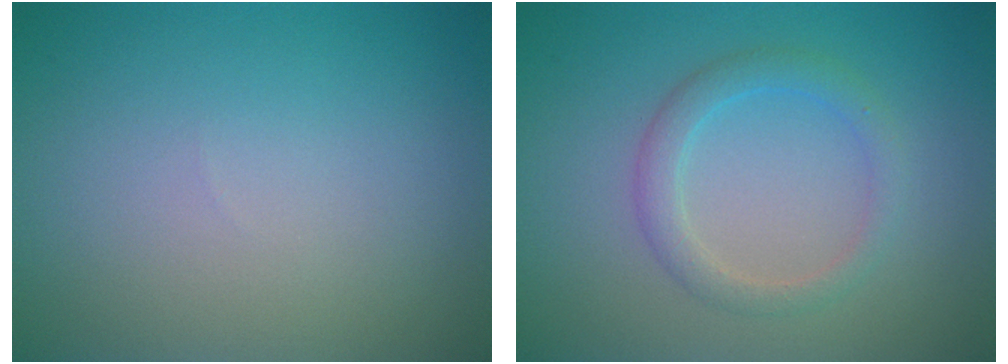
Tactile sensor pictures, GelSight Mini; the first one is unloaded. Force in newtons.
{"total": 2.3, "press": 2.3, "slide": 0.1}